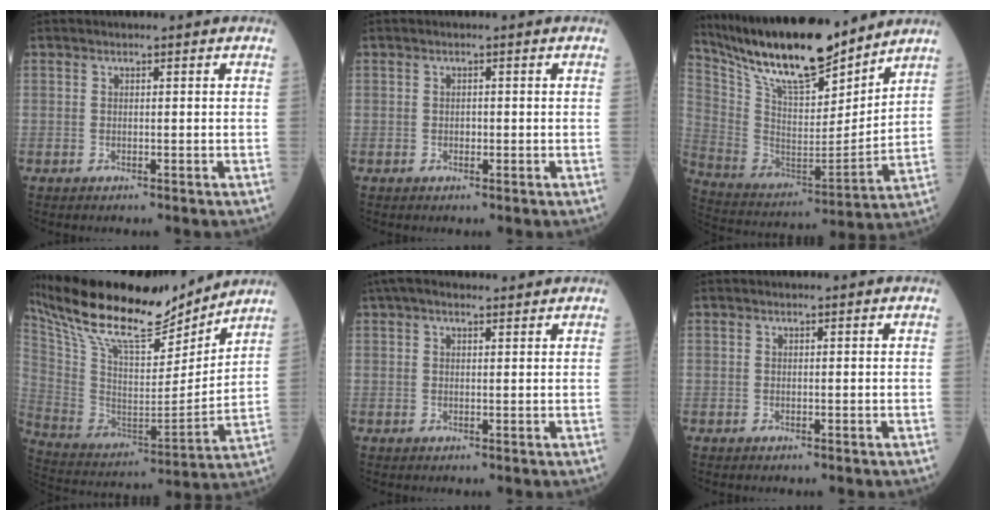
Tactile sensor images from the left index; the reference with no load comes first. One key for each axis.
{"total": 0.7, "fx": -0.1, "fy": 0.5, "fz": 0.5, "tx": -0.009, "ty": 0.001, "tz": -0.004}
{"total": 20.5, "fx": 17.4, "fy": 3.8, "fz": 10.2, "tx": -0.193, "ty": -0.006, "tz": 0.316}
{"total": 23.0, "fx": 19.5, "fy": 4.4, "fz": 11.3, "tx": -0.221, "ty": 0.005, "tz": 0.338}
{"total": 5.9, "fx": 4.8, "fy": 1.6, "fz": 3.1, "tx": -0.057, "ty": 0.043, "tz": 0.083}
{"total": 0.0}